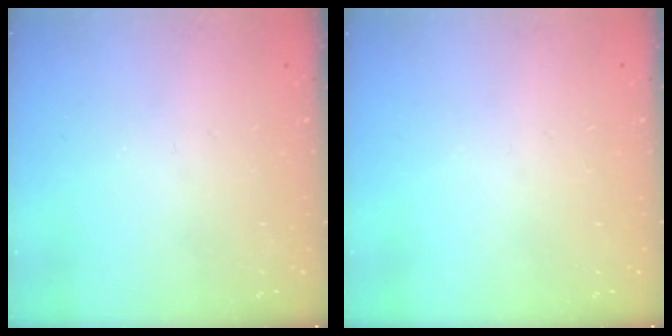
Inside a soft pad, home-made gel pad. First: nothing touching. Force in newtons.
{"total": 0.0}